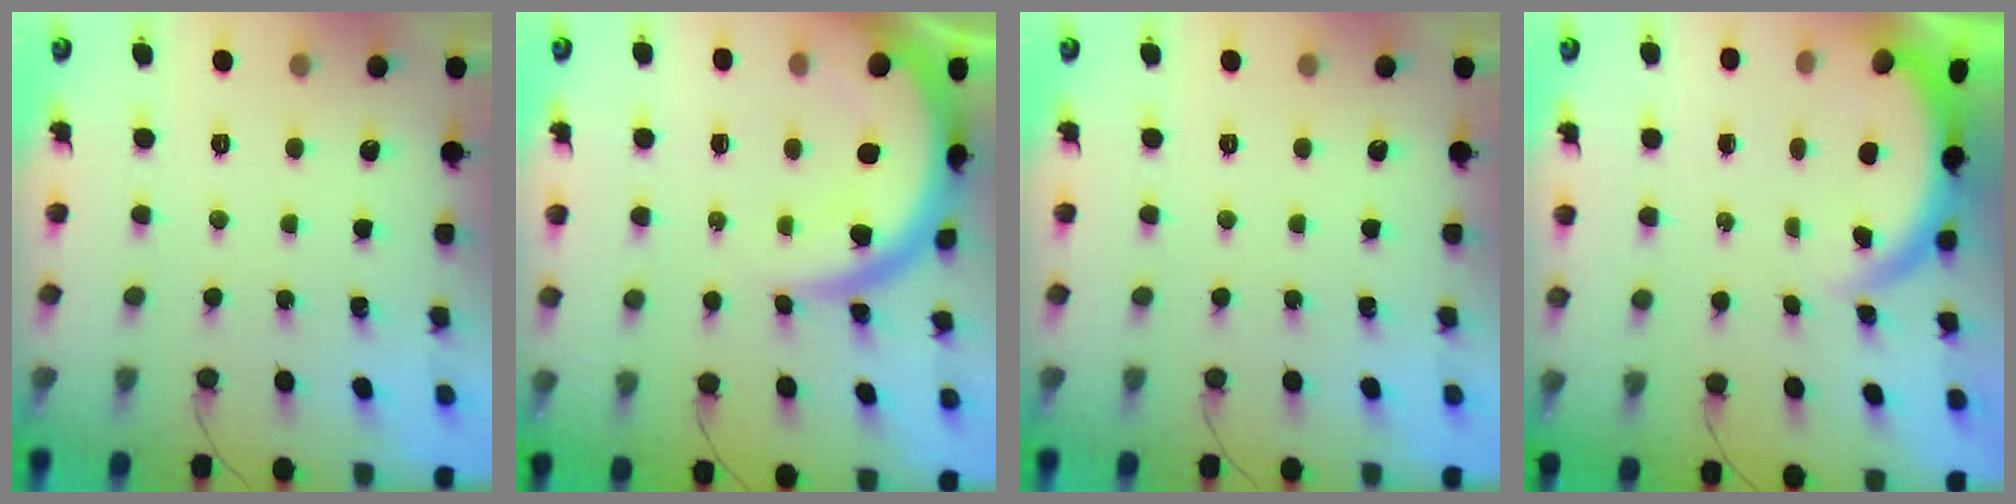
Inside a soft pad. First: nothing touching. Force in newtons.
{"total": 13.1, "press": 13.1, "slide": 1.0}
{"total": 0.0}
{"total": 3.8, "press": 3.8, "slide": 0.1}